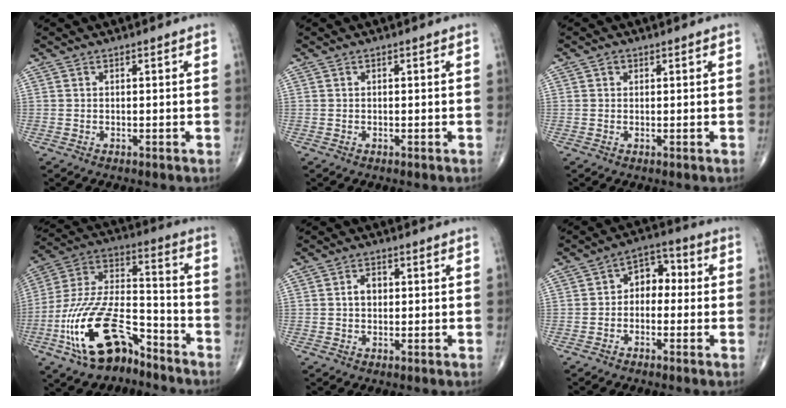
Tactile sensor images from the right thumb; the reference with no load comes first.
{"total": 0.0}
{"total": 1.0, "force": [0.4, 0.9, 0.3], "torque": [0.001, 0.001, 0.004]}
{"total": 20.4, "force": [-11.0, 9.9, 14.1], "torque": [-0.261, 0.080, -0.202]}
{"total": 2.9, "force": [0.3, 2.1, 1.9], "torque": [-0.026, 0.009, 0.002]}
{"total": 6.5, "force": [-0.3, 4.7, 4.5], "torque": [-0.035, 0.031, -0.023]}